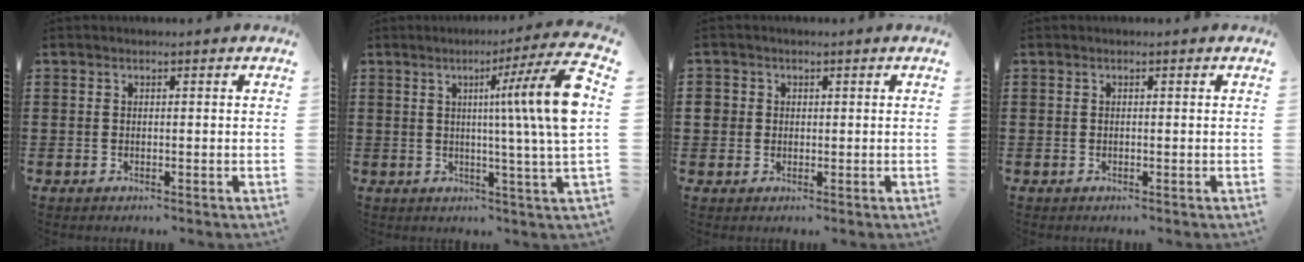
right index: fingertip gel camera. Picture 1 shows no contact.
{"total": 13.7, "force": [2.5, -0.6, 13.5], "torque": [-0.217, -0.017, 0.026]}
{"total": 1.6, "force": [0.2, 1.6, 0.2], "torque": [-0.010, 0.008, 0.003]}
{"total": 0.0}